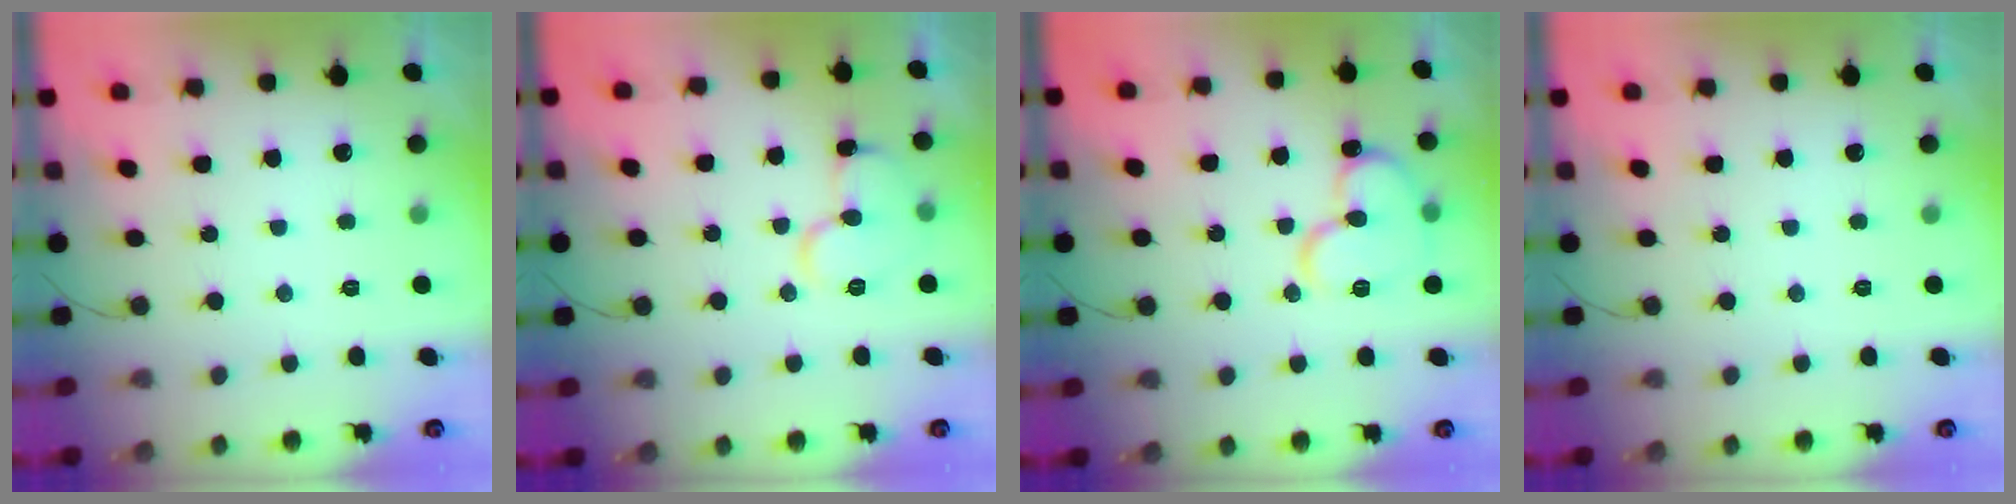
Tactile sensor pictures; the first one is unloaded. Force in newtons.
{"total": 10.1, "press": 10.1, "slide": 1.1}
{"total": 12.5, "press": 12.4, "slide": 1.2}
{"total": 0.0}